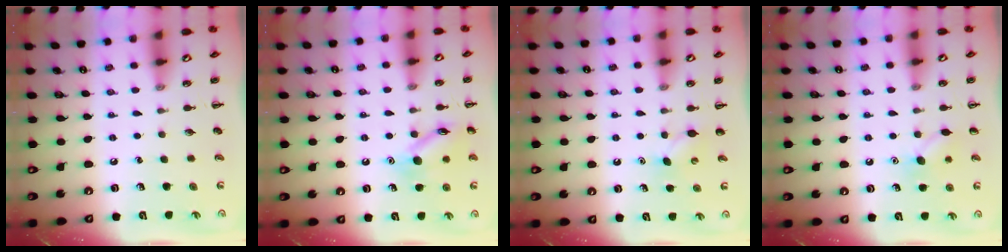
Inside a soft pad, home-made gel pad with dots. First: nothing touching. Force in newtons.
{"total": 11.7, "press": 11.7, "slide": 0.9}
{"total": 4.2, "press": 4.0, "slide": 1.2}
{"total": 7.5, "press": 7.3, "slide": 1.7}